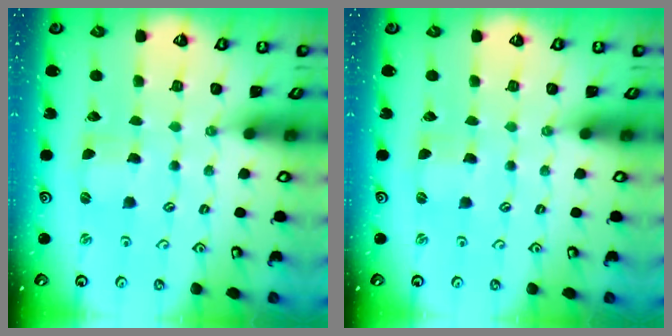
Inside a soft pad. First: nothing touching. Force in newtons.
{"total": 0.0}